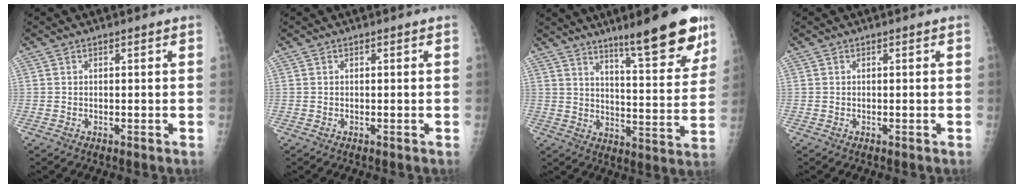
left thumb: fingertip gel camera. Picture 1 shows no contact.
{"total": 0.0}
{"total": 16.8, "force": [11.2, 2.8, 12.2], "torque": [-0.133, -0.066, 0.167]}
{"total": 0.0}